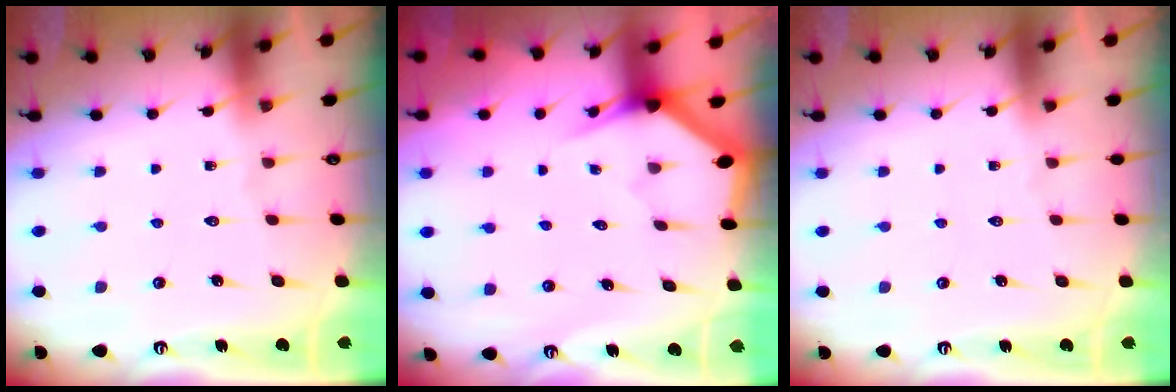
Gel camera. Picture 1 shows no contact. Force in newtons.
{"total": 3.2, "press": 3.2, "slide": 0.2}
{"total": 0.0}